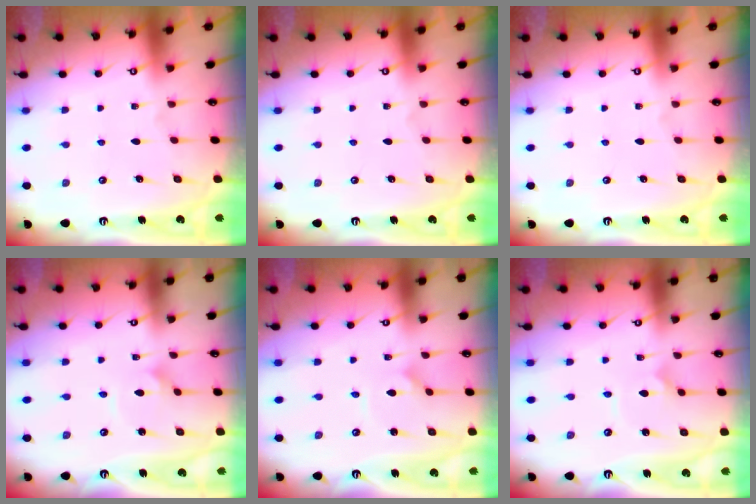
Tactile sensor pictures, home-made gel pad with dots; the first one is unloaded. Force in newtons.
{"total": 0.0}
{"total": 0.0}
{"total": 1.6, "press": 1.6, "slide": 0.0}
{"total": 1.6, "press": 1.6, "slide": 0.1}
{"total": 2.3, "press": 2.3, "slide": 0.2}